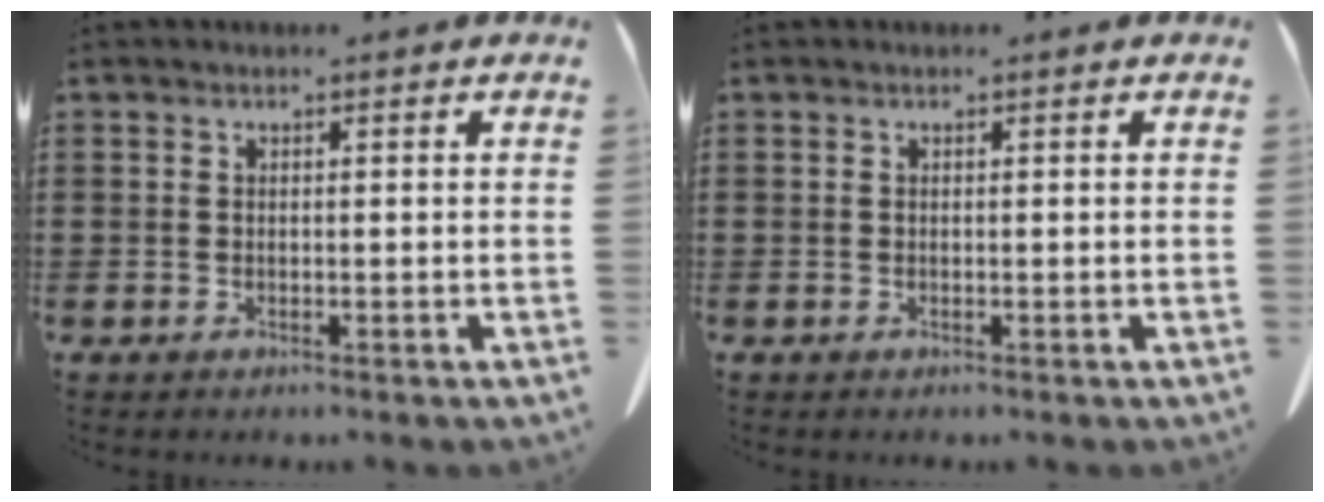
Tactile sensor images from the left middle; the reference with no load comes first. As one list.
[{"total": 0.0}]